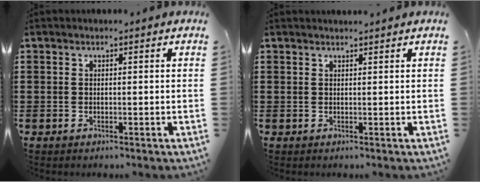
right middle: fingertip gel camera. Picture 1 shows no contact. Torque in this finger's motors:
{"motor_torque": [0.96, -1.17, -0.05, -0.01]}